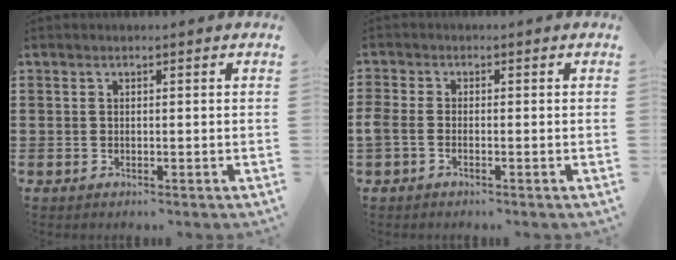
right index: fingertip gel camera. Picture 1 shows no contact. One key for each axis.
{"total": 1.1, "fx": -0.6, "fy": 0.5, "fz": 0.7, "tx": -0.023, "ty": -0.004, "tz": -0.014}